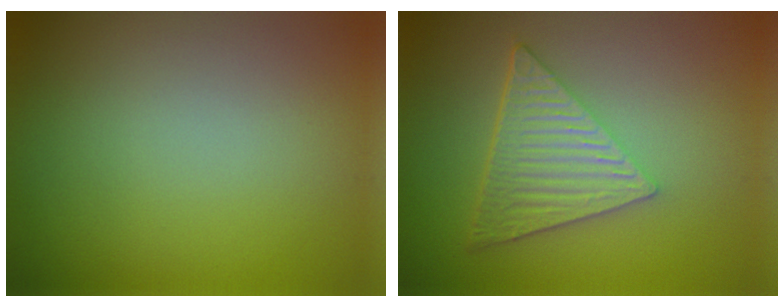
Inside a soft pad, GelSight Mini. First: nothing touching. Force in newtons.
{"total": 6.3, "press": 4.2, "slide": 4.7}